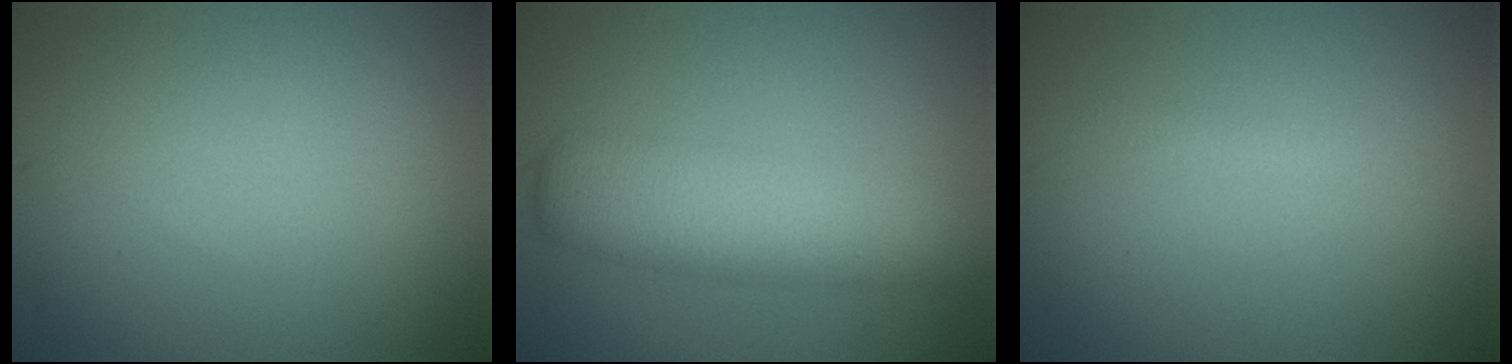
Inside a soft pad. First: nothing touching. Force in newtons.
{"total": 5.7, "press": 5.7, "slide": 0.3}
{"total": 0.5, "press": 0.5, "slide": 0.1}